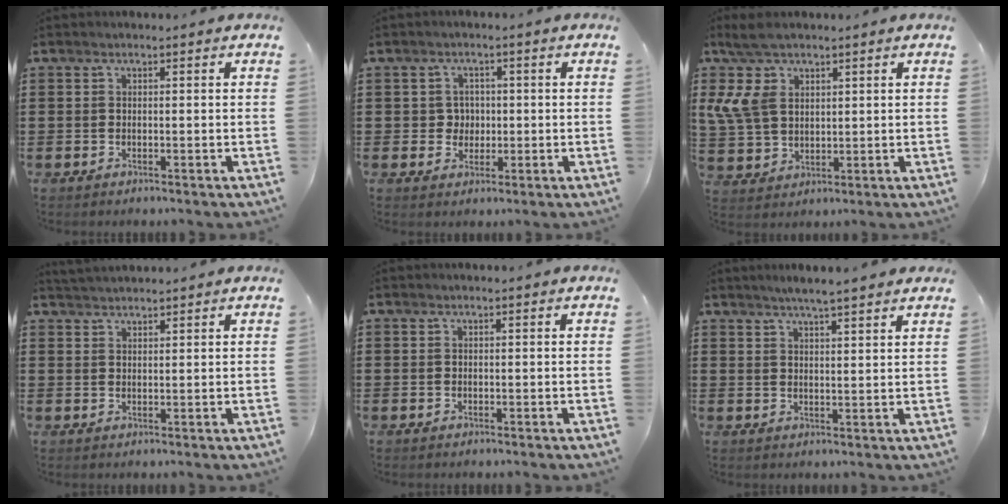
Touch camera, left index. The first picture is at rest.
{"total": 3.1, "force": [0.0, 2.9, 1.2], "torque": [-0.035, 0.008, -0.004]}
{"total": 8.2, "force": [4.3, 4.9, 4.9], "torque": [-0.140, 0.003, 0.075]}
{"total": 1.8, "force": [1.8, 0.0, 0.0], "torque": [-0.004, 0.003, 0.035]}
{"total": 0.0}
{"total": 3.3, "force": [3.1, -0.4, 1.2], "torque": [-0.032, -0.004, 0.055]}